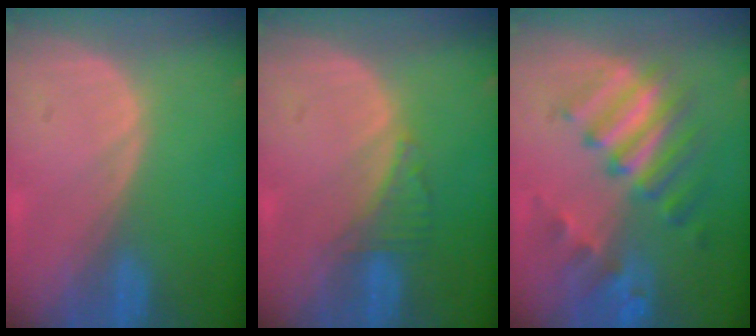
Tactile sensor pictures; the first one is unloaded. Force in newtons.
{"total": 2.5, "press": 2.5, "slide": 0.2}
{"total": 9.5, "press": 8.4, "slide": 4.5}